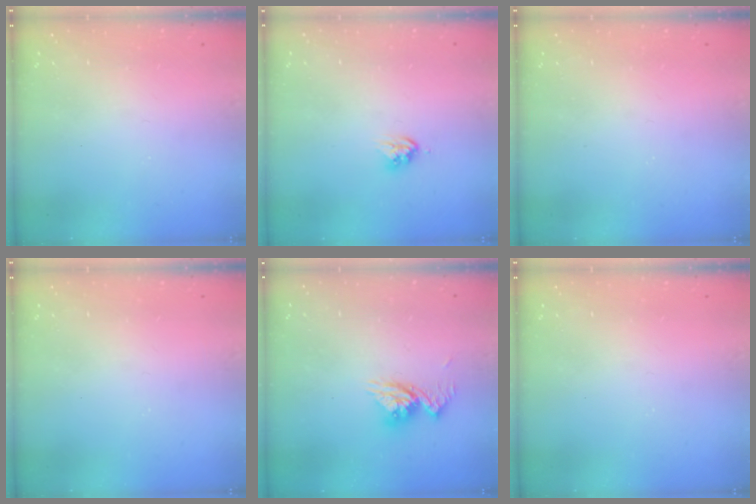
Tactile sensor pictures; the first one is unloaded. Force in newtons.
{"total": 3.7, "press": 3.7, "slide": 0.4}
{"total": 0.0}
{"total": 0.0}
{"total": 10.2, "press": 10.1, "slide": 1.0}
{"total": 0.0}